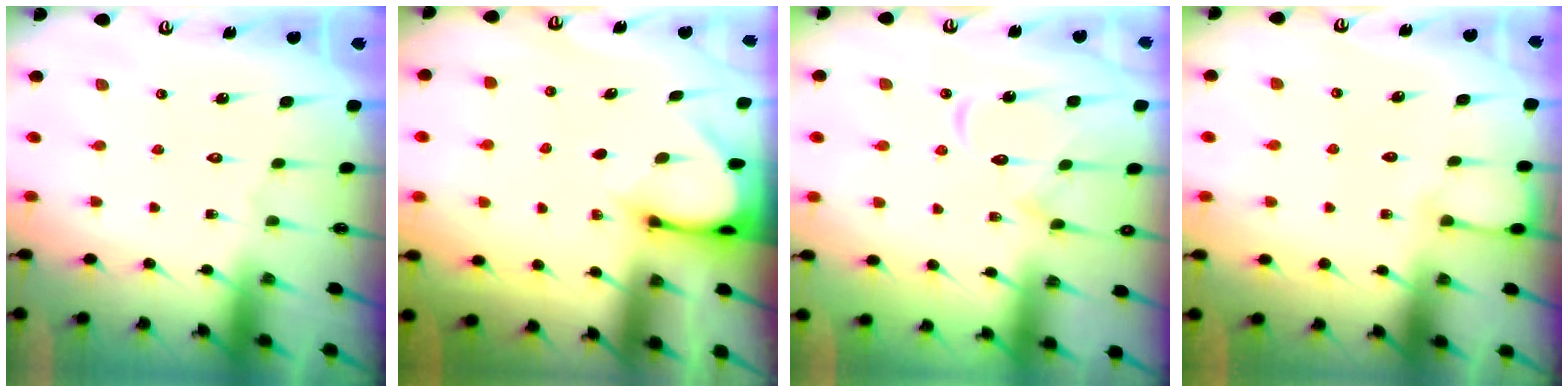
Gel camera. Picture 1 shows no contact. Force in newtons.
{"total": 2.9, "press": 2.9, "slide": 0.2}
{"total": 10.3, "press": 10.3, "slide": 0.7}
{"total": 3.1, "press": 3.1, "slide": 0.4}